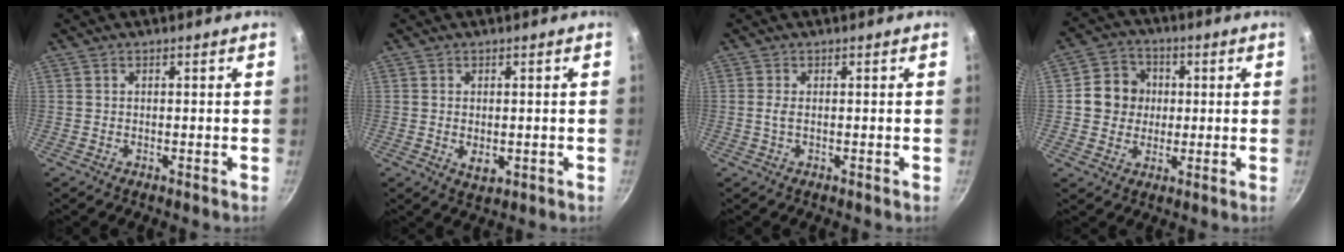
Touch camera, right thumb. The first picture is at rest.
{"total": 3.2, "force": [-0.4, 2.0, 2.5], "torque": [-0.041, -0.009, -0.002]}
{"total": 1.4, "force": [0.0, 0.5, 1.2], "torque": [-0.029, 0.000, -0.002]}
{"total": 8.6, "force": [0.8, 8.0, 3.3], "torque": [-0.019, 0.010, 0.002]}